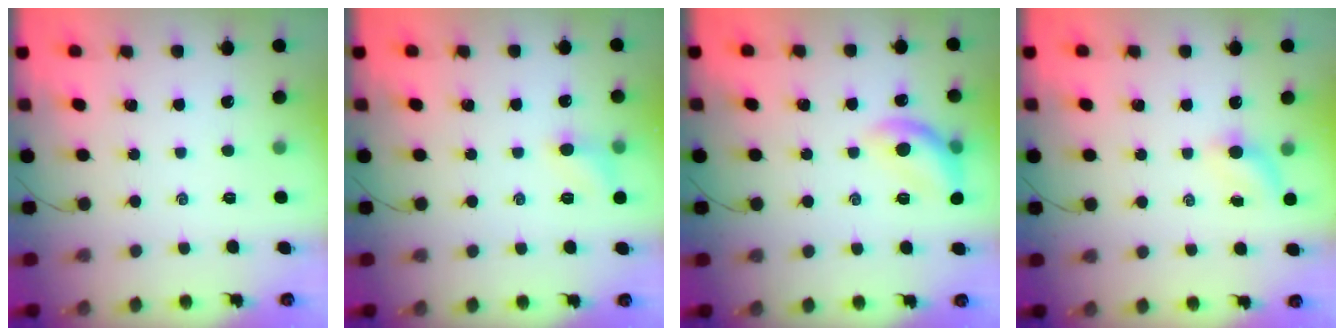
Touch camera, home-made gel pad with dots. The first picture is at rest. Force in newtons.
{"total": 6.1, "press": 6.0, "slide": 1.5}
{"total": 12.1, "press": 12.0, "slide": 0.9}
{"total": 4.5, "press": 4.3, "slide": 1.3}